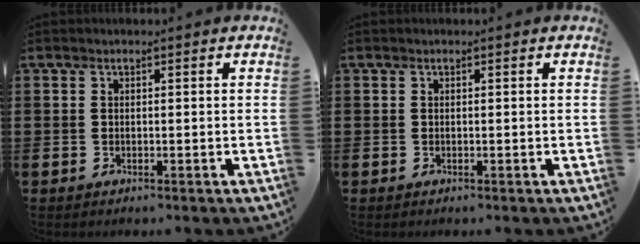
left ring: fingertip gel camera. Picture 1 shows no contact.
{"total": 0.0}